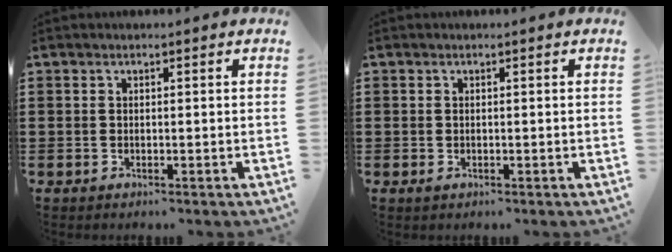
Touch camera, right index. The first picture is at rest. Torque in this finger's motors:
{"motor_torque": [0.49, 0.49, -0.46, -0.18]}